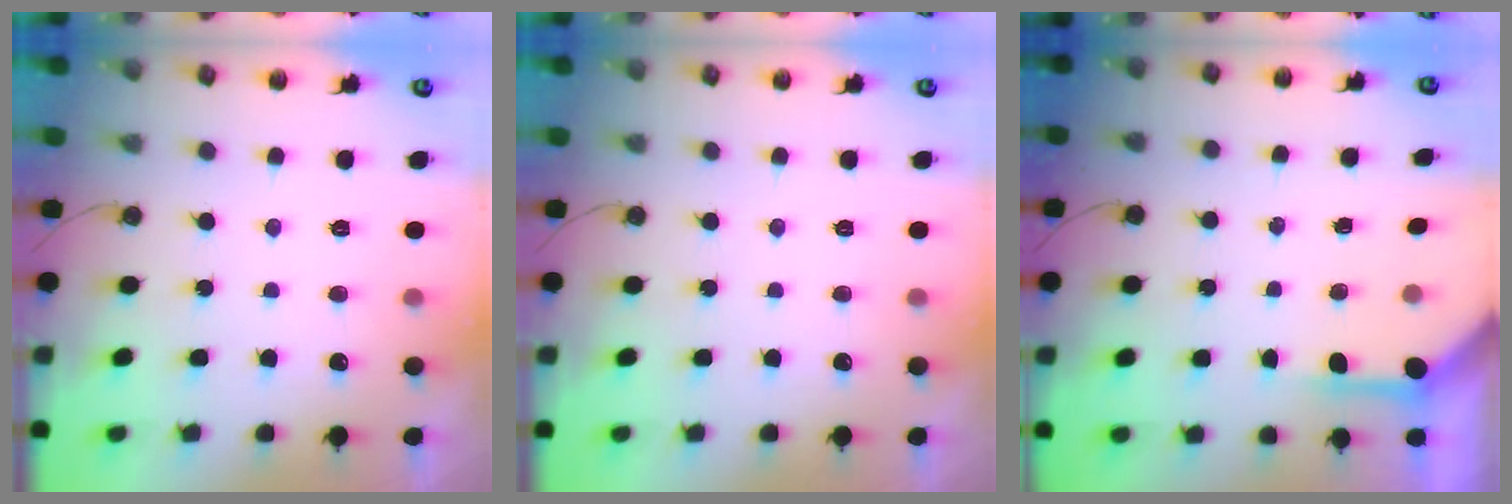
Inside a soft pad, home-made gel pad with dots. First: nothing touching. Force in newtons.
{"total": 0.0}
{"total": 3.8, "press": 3.8, "slide": 0.5}